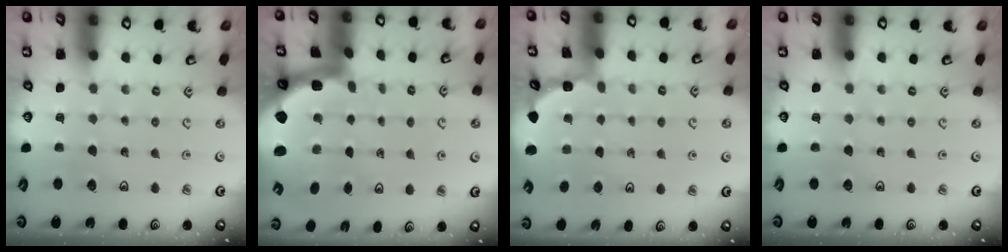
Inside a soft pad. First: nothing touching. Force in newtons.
{"total": 3.8, "press": 3.2, "slide": 2.1}
{"total": 1.6, "press": 1.6, "slide": 0.2}
{"total": 0.0}